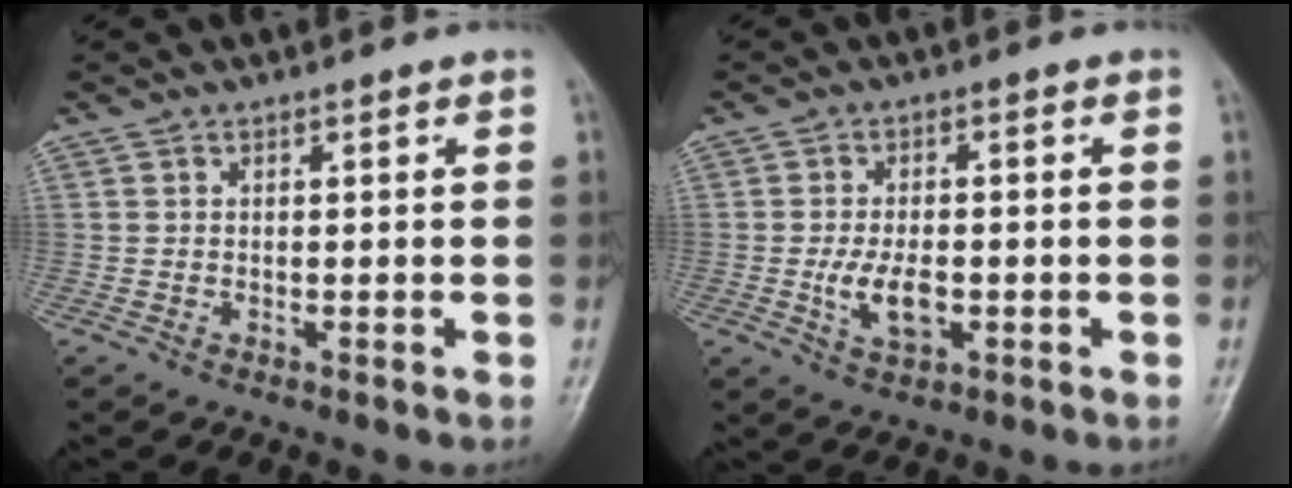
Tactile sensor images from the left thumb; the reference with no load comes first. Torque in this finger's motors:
{"motor_torque": [0.01, 0.68, 0.53, 0.00, 0.05]}